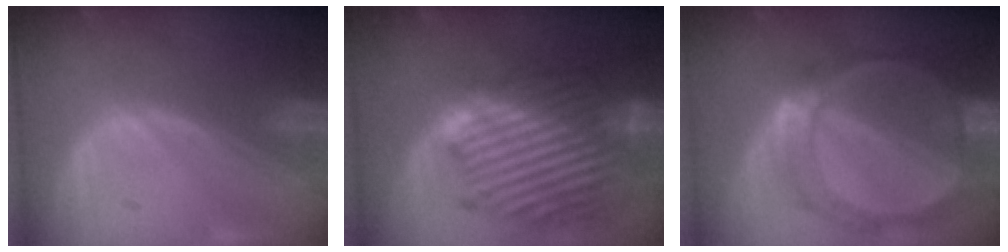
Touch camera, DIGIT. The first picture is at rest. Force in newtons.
{"total": 13.2, "press": 13.2, "slide": 1.0}
{"total": 9.2, "press": 8.1, "slide": 4.5}